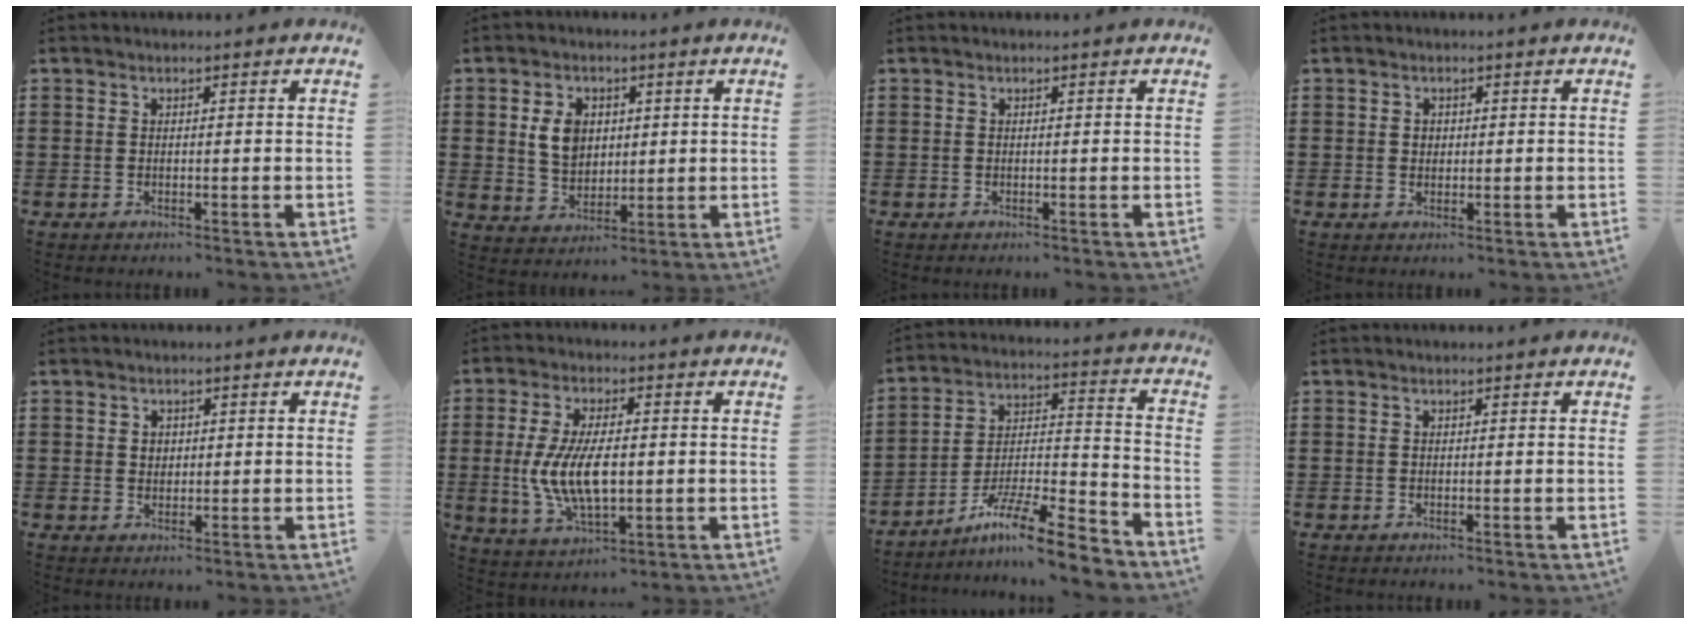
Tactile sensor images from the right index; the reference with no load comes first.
{"total": 5.7, "force": [1.3, 4.3, 3.5], "torque": [-0.075, 0.010, 0.021]}
{"total": 0.0}
{"total": 1.1, "force": [0.3, 0.9, 0.5], "torque": [-0.011, 0.006, 0.005]}
{"total": 1.4, "force": [0.4, 1.2, 0.6], "torque": [-0.014, 0.007, 0.008]}
{"total": 9.2, "force": [-0.4, 4.3, 8.1], "torque": [-0.180, -0.001, -0.013]}
{"total": 11.7, "force": [-9.7, 1.1, 6.4], "torque": [-0.097, 0.027, -0.186]}
{"total": 0.0}